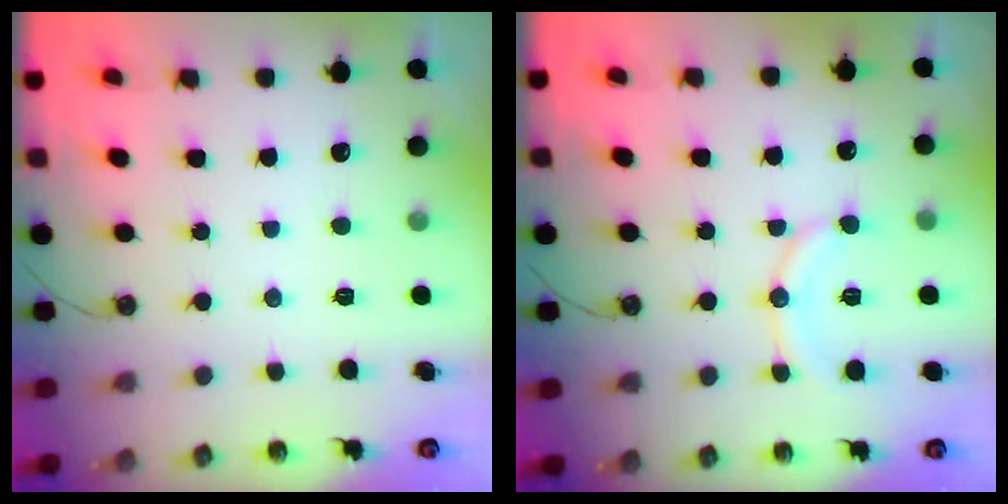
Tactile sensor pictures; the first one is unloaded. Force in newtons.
{"total": 9.8, "press": 9.7, "slide": 1.5}